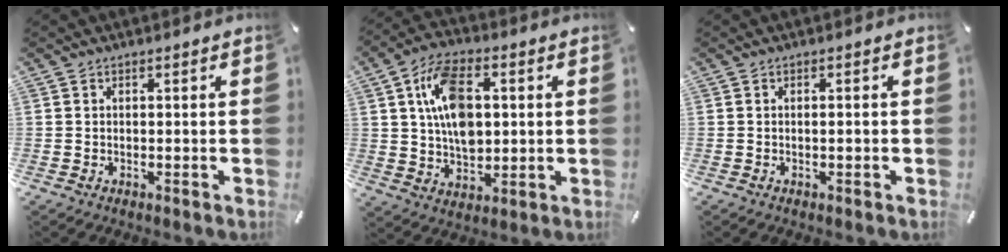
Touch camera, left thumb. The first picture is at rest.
{"total": 13.2, "force": [2.4, 9.1, 9.2], "torque": [-0.151, 0.009, 0.044]}
{"total": 0.8, "force": [-0.2, 0.2, 0.7], "torque": [-0.014, 0.000, -0.004]}